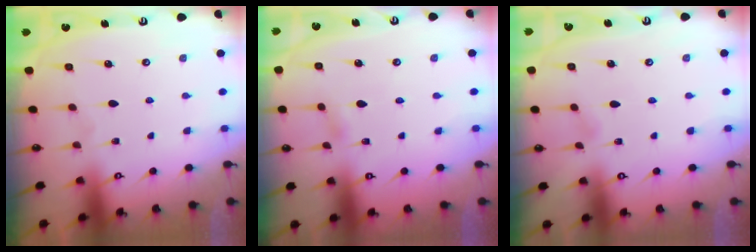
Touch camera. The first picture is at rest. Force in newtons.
{"total": 2.2, "press": 2.2, "slide": 0.3}
{"total": 0.9, "press": 0.9, "slide": 0.1}